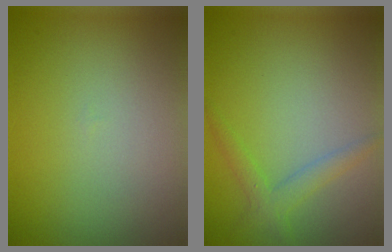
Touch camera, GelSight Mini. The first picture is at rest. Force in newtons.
{"total": 2.0, "press": 2.0, "slide": 0.1}